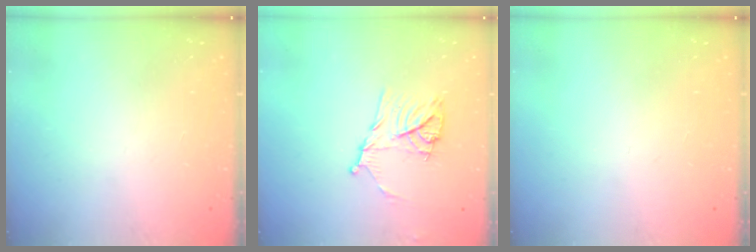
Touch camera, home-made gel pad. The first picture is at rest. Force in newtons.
{"total": 11.8, "press": 11.8, "slide": 0.5}
{"total": 0.0}